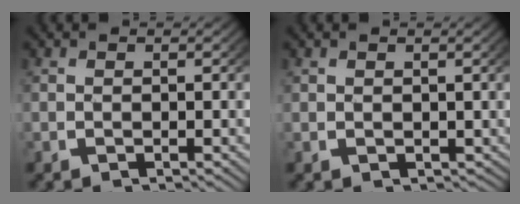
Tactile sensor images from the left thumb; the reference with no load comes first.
{"total": 0.9, "force": [0.3, 0.8, 0.2], "torque": [0.004, -0.003, 0.014]}